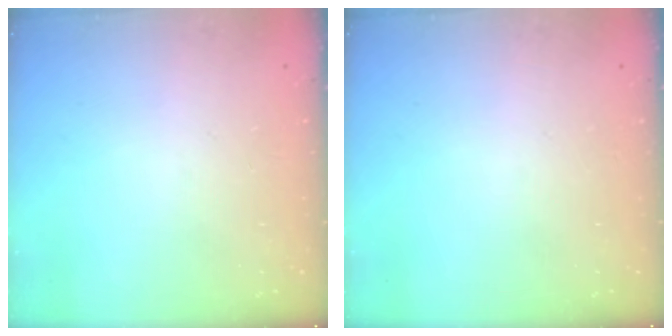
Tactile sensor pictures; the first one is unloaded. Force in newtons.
{"total": 0.0}